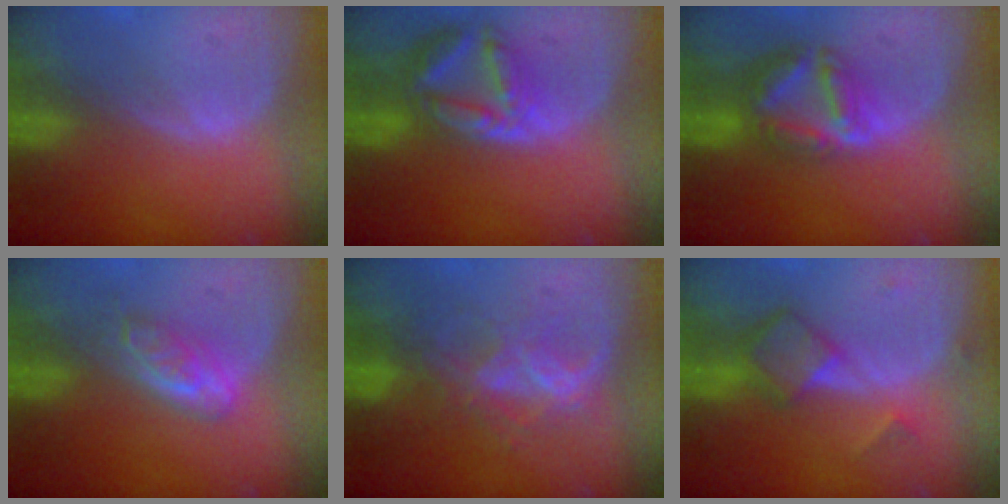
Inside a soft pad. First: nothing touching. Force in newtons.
{"total": 7.9, "press": 7.0, "slide": 3.8}
{"total": 7.7, "press": 6.7, "slide": 3.7}
{"total": 4.8, "press": 4.2, "slide": 2.4}
{"total": 6.7, "press": 6.0, "slide": 3.0}
{"total": 6.0, "press": 5.2, "slide": 3.1}